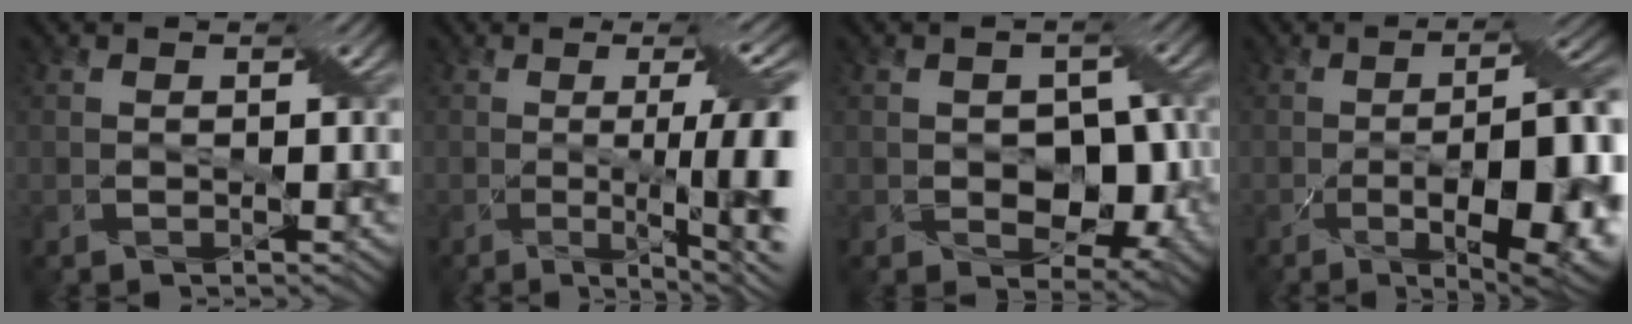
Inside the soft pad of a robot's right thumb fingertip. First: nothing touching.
{"total": 12.4, "force": [-1.5, 2.5, 12.0], "torque": [-0.158, 0.002, -0.017]}
{"total": 6.3, "force": [-1.2, 4.5, 4.1], "torque": [-0.061, -0.009, -0.022]}
{"total": 16.1, "force": [-4.7, 5.6, 14.3], "torque": [-0.193, -0.008, -0.060]}